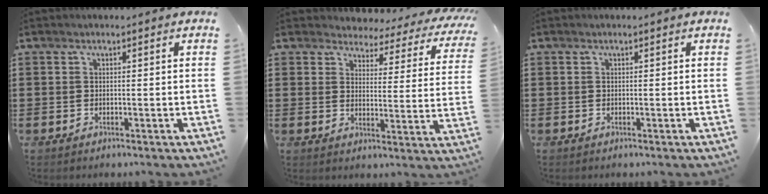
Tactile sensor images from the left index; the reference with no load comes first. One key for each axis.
{"total": 3.1, "fx": 3.0, "fy": 0.8, "fz": 0.3, "tx": -0.028, "ty": -0.024, "tz": 0.046}
{"total": 0.0}